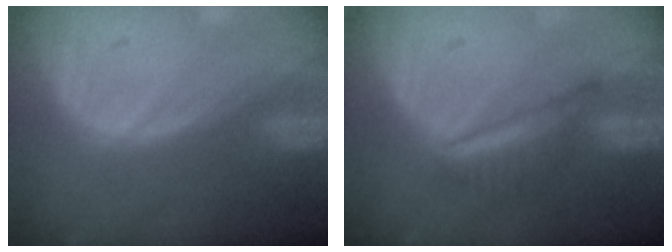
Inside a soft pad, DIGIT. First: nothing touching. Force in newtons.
{"total": 5.3, "press": 5.3, "slide": 0.2}